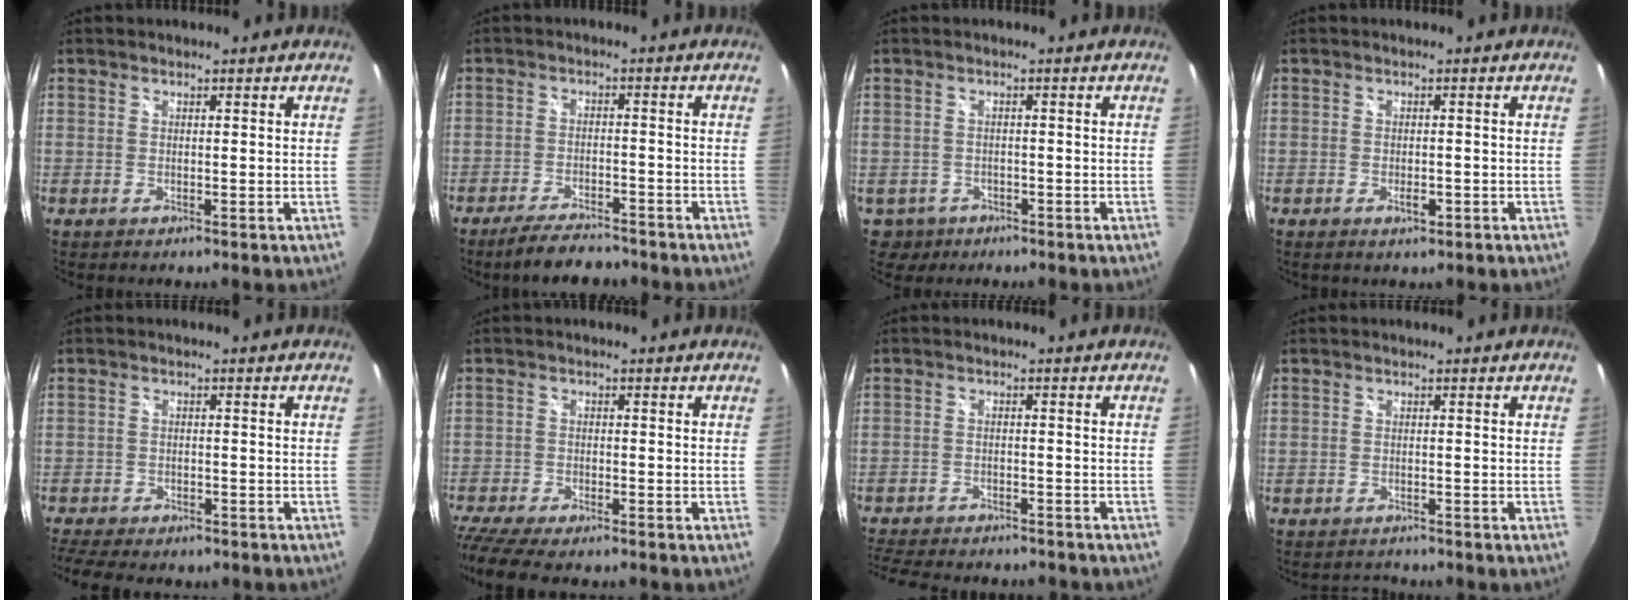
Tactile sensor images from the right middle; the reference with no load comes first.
{"total": 8.1, "force": [-7.0, 2.2, 3.5], "torque": [-0.084, -0.008, -0.112]}
{"total": 4.2, "force": [-1.8, 3.6, 1.0], "torque": [-0.031, -0.001, -0.022]}
{"total": 1.9, "force": [-1.0, 1.2, 1.2], "torque": [-0.020, -0.001, -0.013]}
{"total": 9.1, "force": [-7.6, 3.2, 3.8], "torque": [-0.099, -0.024, -0.122]}
{"total": 10.6, "force": [-9.0, 2.5, 5.0], "torque": [-0.139, -0.039, -0.162]}
{"total": 14.1, "force": [-12.1, 4.6, 5.6], "torque": [-0.135, -0.014, -0.181]}
{"total": 2.0, "force": [-2.0, 0.5, -0.1], "torque": [-0.004, 0.004, -0.033]}